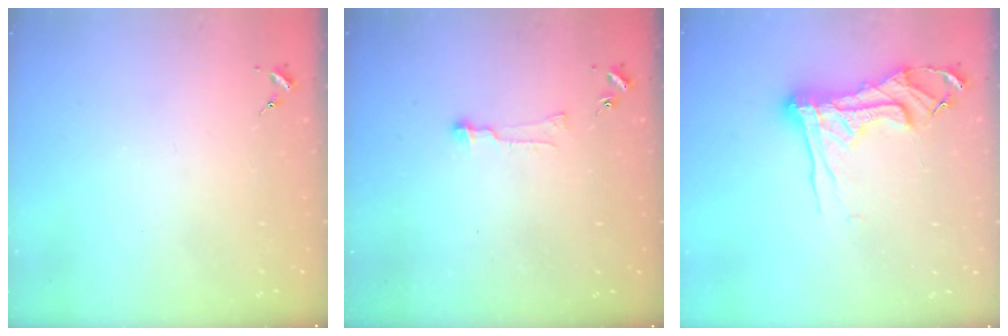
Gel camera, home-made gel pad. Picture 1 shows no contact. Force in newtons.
{"total": 5.9, "press": 5.9, "slide": 0.5}
{"total": 14.8, "press": 14.8, "slide": 1.3}